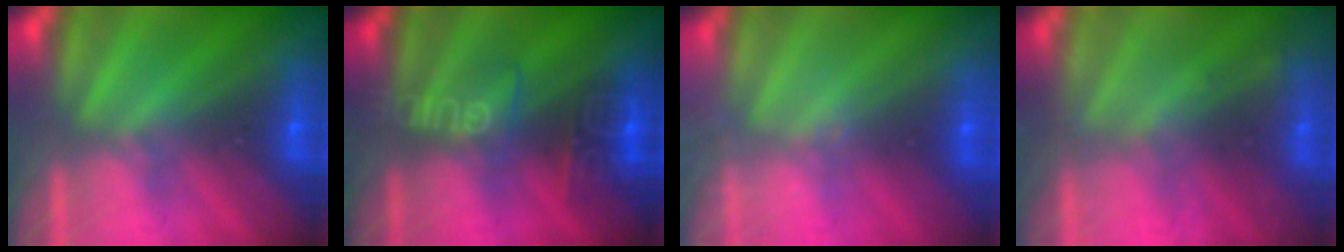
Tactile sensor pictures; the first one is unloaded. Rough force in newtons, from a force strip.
{"total": 2.7}
{"total": 2.4}
{"total": 2.2}